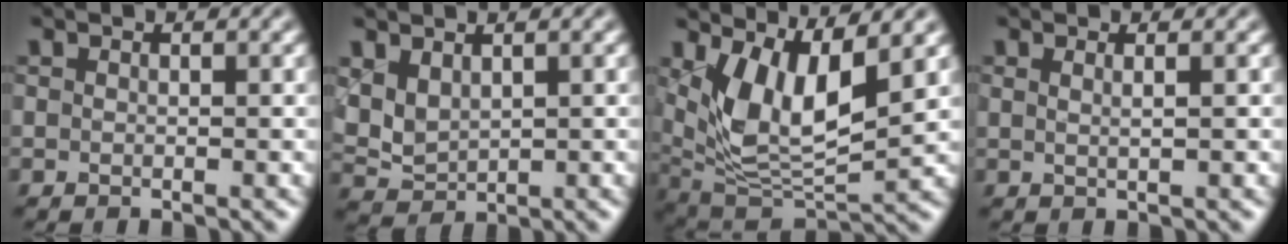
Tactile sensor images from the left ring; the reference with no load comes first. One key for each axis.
{"total": 3.0, "fx": 1.2, "fy": 1.9, "fz": 1.9, "tx": -0.050, "ty": -0.001, "tz": 0.030}
{"total": 7.8, "fx": 2.5, "fy": 3.4, "fz": 6.6, "tx": -0.131, "ty": -0.021, "tz": 0.053}
{"total": 1.4, "fx": 0.6, "fy": 0.6, "fz": 1.1, "tx": -0.009, "ty": -0.002, "tz": 0.003}